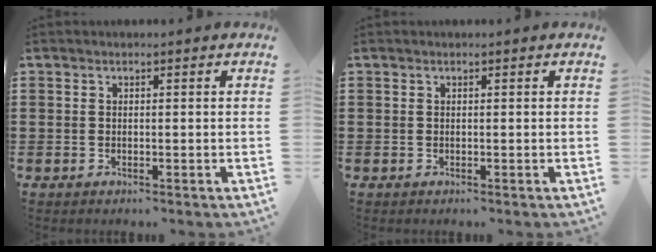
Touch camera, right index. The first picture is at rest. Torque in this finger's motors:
{"motor_torque": [0.00, 0.00, 0.00, 0.00]}